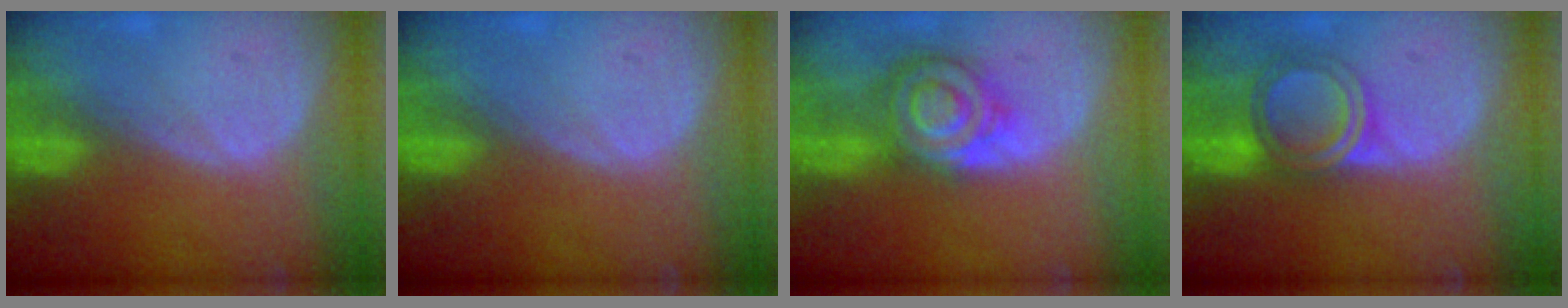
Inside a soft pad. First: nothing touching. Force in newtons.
{"total": 0.0}
{"total": 7.8, "press": 7.8, "slide": 0.6}
{"total": 5.5, "press": 5.4, "slide": 0.6}